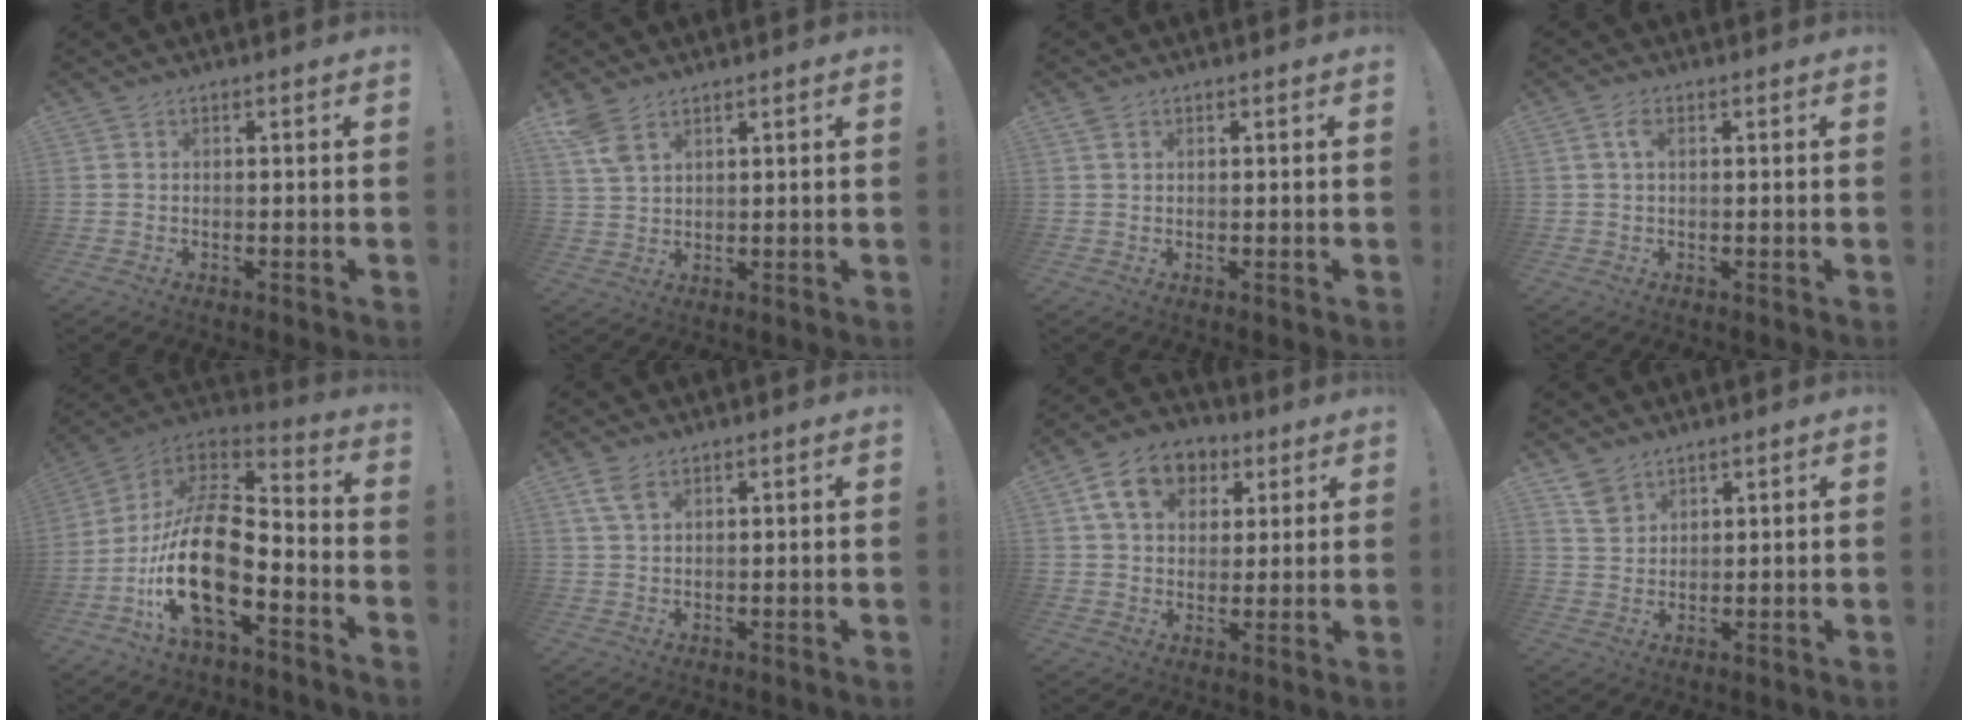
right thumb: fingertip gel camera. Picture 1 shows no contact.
{"total": 6.0, "force": [3.9, 2.8, 3.6], "torque": [-0.062, -0.020, 0.075]}
{"total": 1.4, "force": [0.8, 0.7, 0.9], "torque": [-0.015, -0.002, 0.013]}
{"total": 3.0, "force": [0.9, 1.4, 2.5], "torque": [-0.043, 0.002, 0.012]}
{"total": 21.5, "force": [-6.6, 9.5, 18.2], "torque": [-0.377, 0.024, -0.114]}
{"total": 4.6, "force": [2.6, 2.2, 3.1], "torque": [-0.059, -0.008, 0.049]}
{"total": 13.5, "force": [5.9, 9.9, 7.1], "torque": [-0.111, -0.015, 0.114]}
{"total": 5.3, "force": [3.9, 3.1, 1.7], "torque": [-0.029, -0.017, 0.076]}